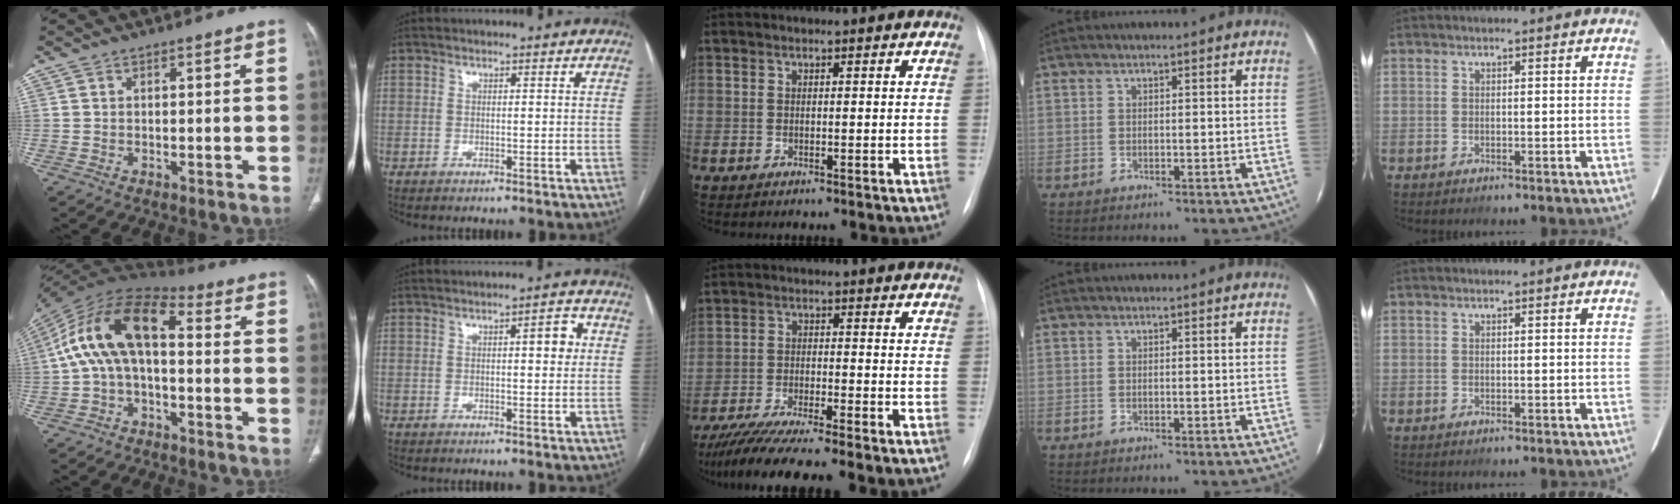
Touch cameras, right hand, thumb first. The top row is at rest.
{"thumb": {"total": 15.1, "force": [0.4, 7.9, 12.9], "torque": [-0.237, 0.050, -0.002]}, "index": {"total": 3.4, "force": [0.8, 1.0, 3.2], "torque": [-0.038, 0.007, 0.008]}, "middle": {"total": 10.8, "force": [-8.7, -0.2, 6.3], "torque": [-0.102, -0.026, -0.141]}}